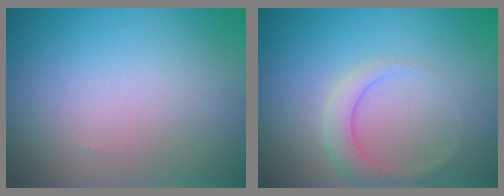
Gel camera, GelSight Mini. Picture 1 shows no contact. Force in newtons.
{"total": 2.5, "press": 2.5, "slide": 0.1}